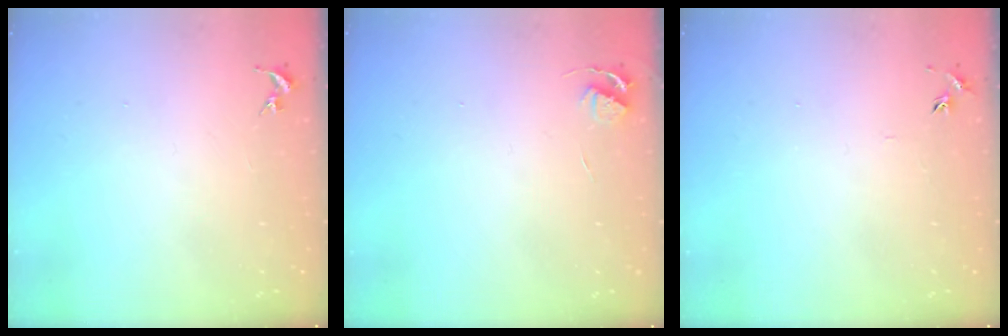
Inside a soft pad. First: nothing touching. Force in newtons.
{"total": 4.1, "press": 4.1, "slide": 0.5}
{"total": 4.1, "press": 4.0, "slide": 0.4}